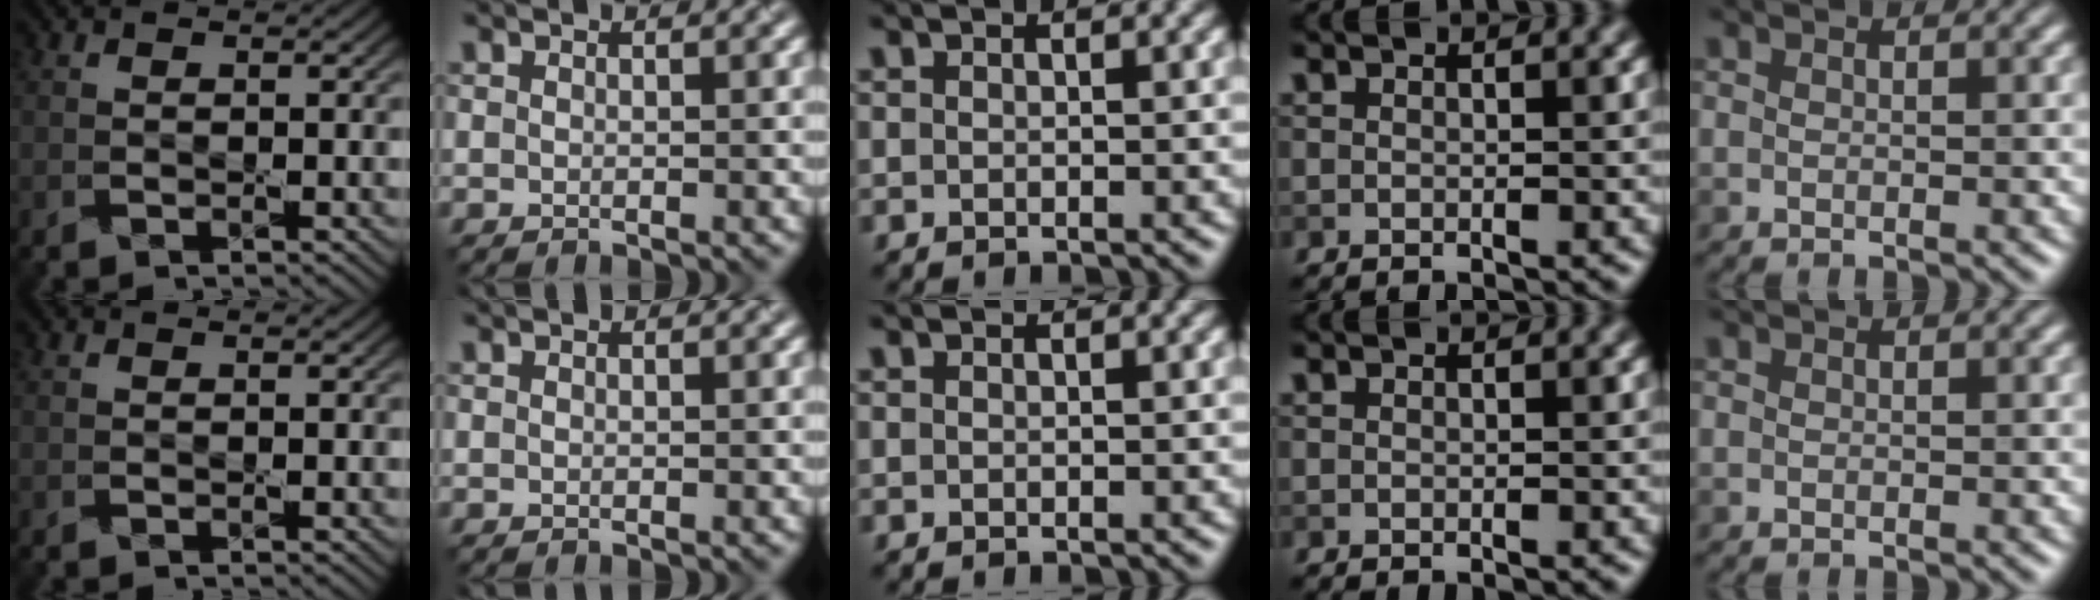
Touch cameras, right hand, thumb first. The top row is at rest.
{}